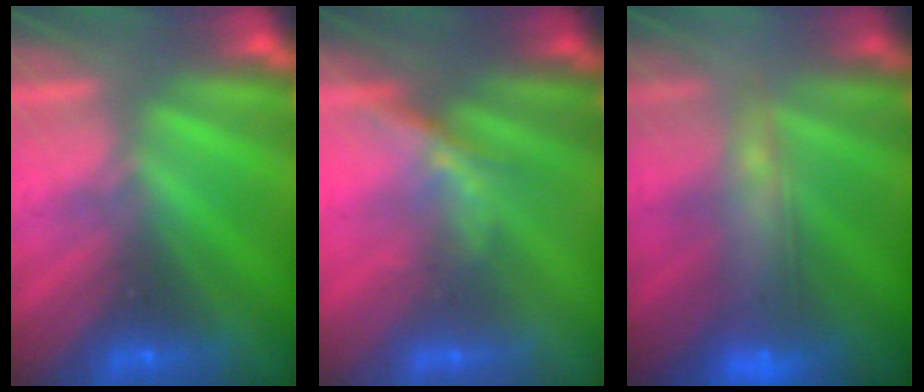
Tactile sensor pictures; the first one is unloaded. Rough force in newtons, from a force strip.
{"total": 2.0}
{"total": 7.1}